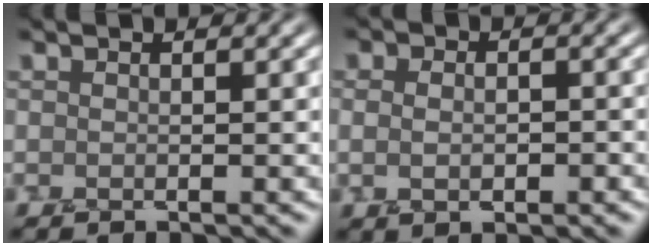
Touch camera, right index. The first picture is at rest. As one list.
[{"total": 4.2, "force": [0.2, 2.8, 3.2], "torque": [-0.013, 0.012, -0.008]}]